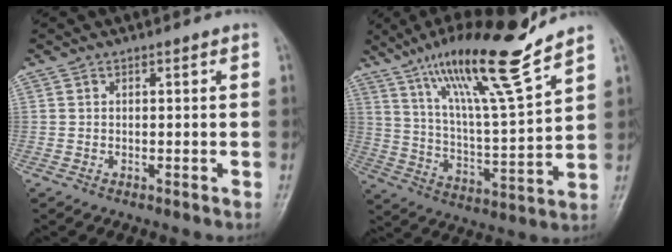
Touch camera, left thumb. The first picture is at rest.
{"total": 18.9, "force": [13.4, 2.0, 13.2], "torque": [-0.210, -0.070, 0.234]}